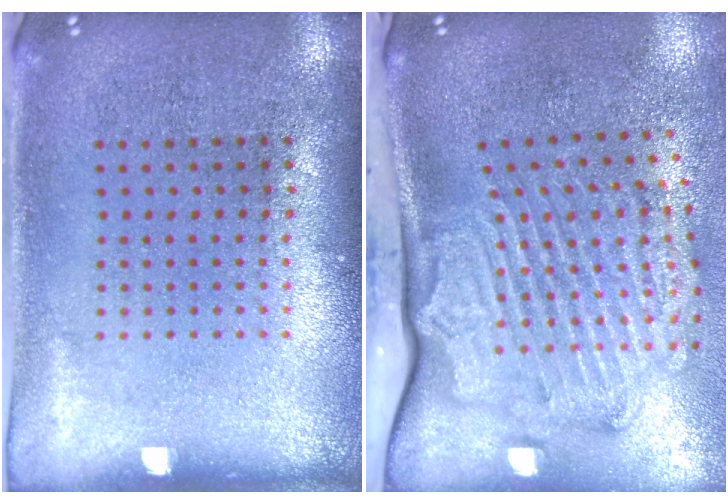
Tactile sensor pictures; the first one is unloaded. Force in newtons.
{"total": 2.6, "press": 2.2, "slide": 1.4}